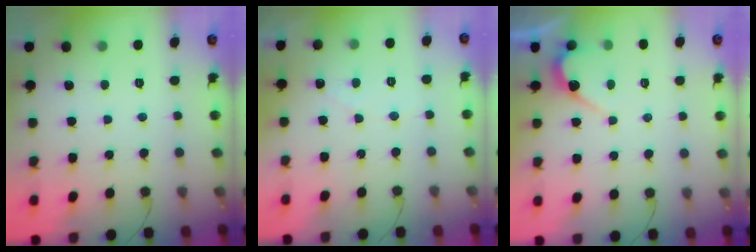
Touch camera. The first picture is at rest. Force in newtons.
{"total": 2.1, "press": 2.1, "slide": 0.1}
{"total": 6.5, "press": 6.5, "slide": 0.5}